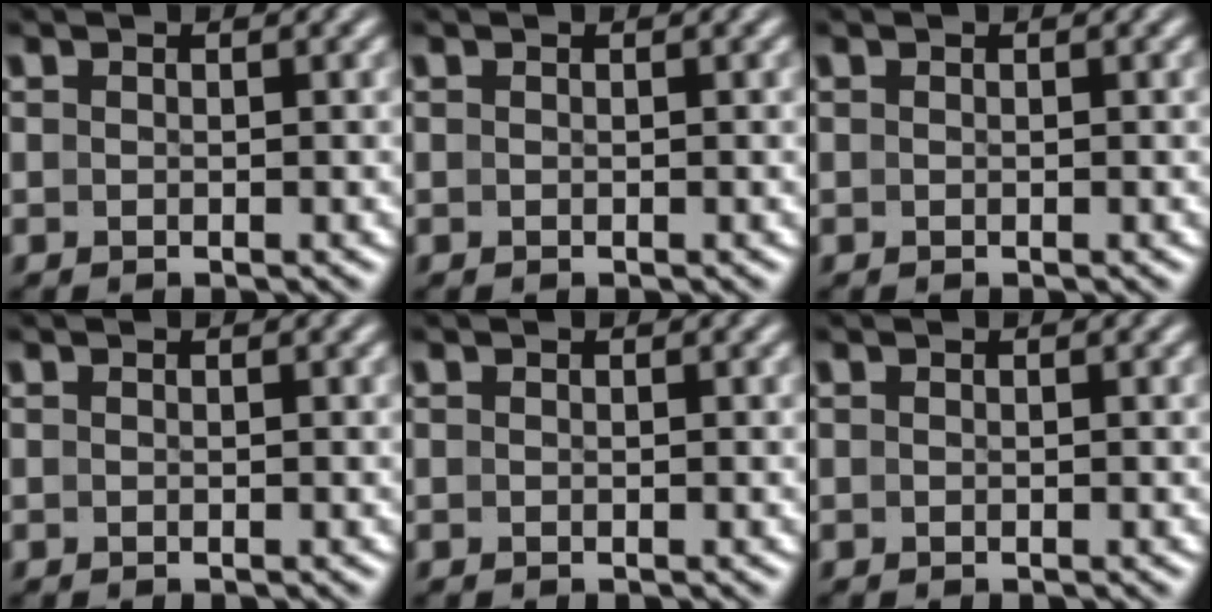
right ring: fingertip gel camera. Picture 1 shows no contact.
{"total": 0.0}
{"total": 0.0}
{"total": 0.0}
{"total": 0.0}
{"total": 0.0}